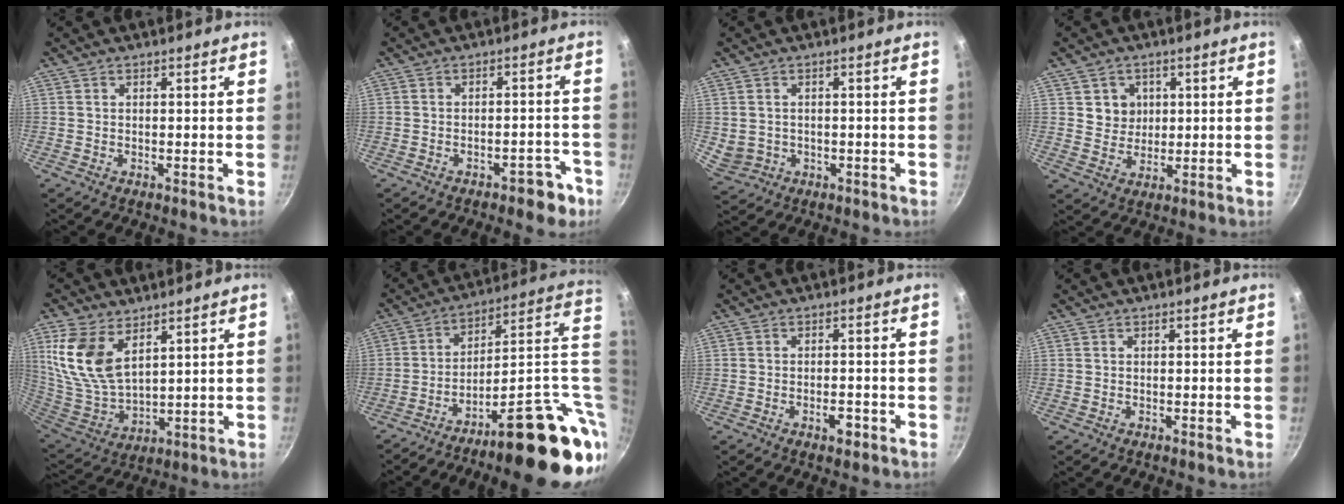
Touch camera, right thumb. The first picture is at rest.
{"total": 5.5, "force": [-3.4, 2.7, 3.4], "torque": [-0.018, 0.035, -0.029]}
{"total": 3.8, "force": [-0.2, 3.4, 1.9], "torque": [-0.031, 0.004, 0.014]}
{"total": 5.1, "force": [1.5, 4.6, 1.4], "torque": [0.003, -0.005, 0.028]}
{"total": 14.2, "force": [6.5, 7.8, 10.0], "torque": [-0.199, -0.038, 0.141]}
{"total": 26.9, "force": [-7.1, 9.3, 24.3], "torque": [-0.288, 0.040, -0.103]}
{"total": 3.1, "force": [-1.6, 1.4, 2.2], "torque": [-0.024, 0.012, -0.022]}
{"total": 0.0}